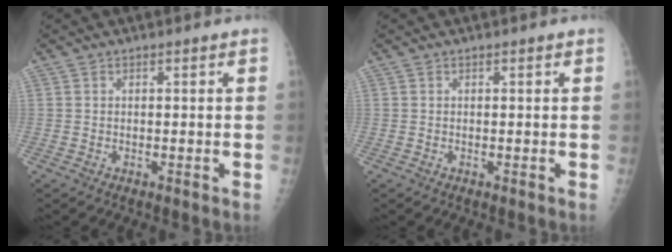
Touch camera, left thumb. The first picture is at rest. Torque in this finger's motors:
{"motor_torque": [0.00, 0.00, -0.10, -0.03, 0.00]}